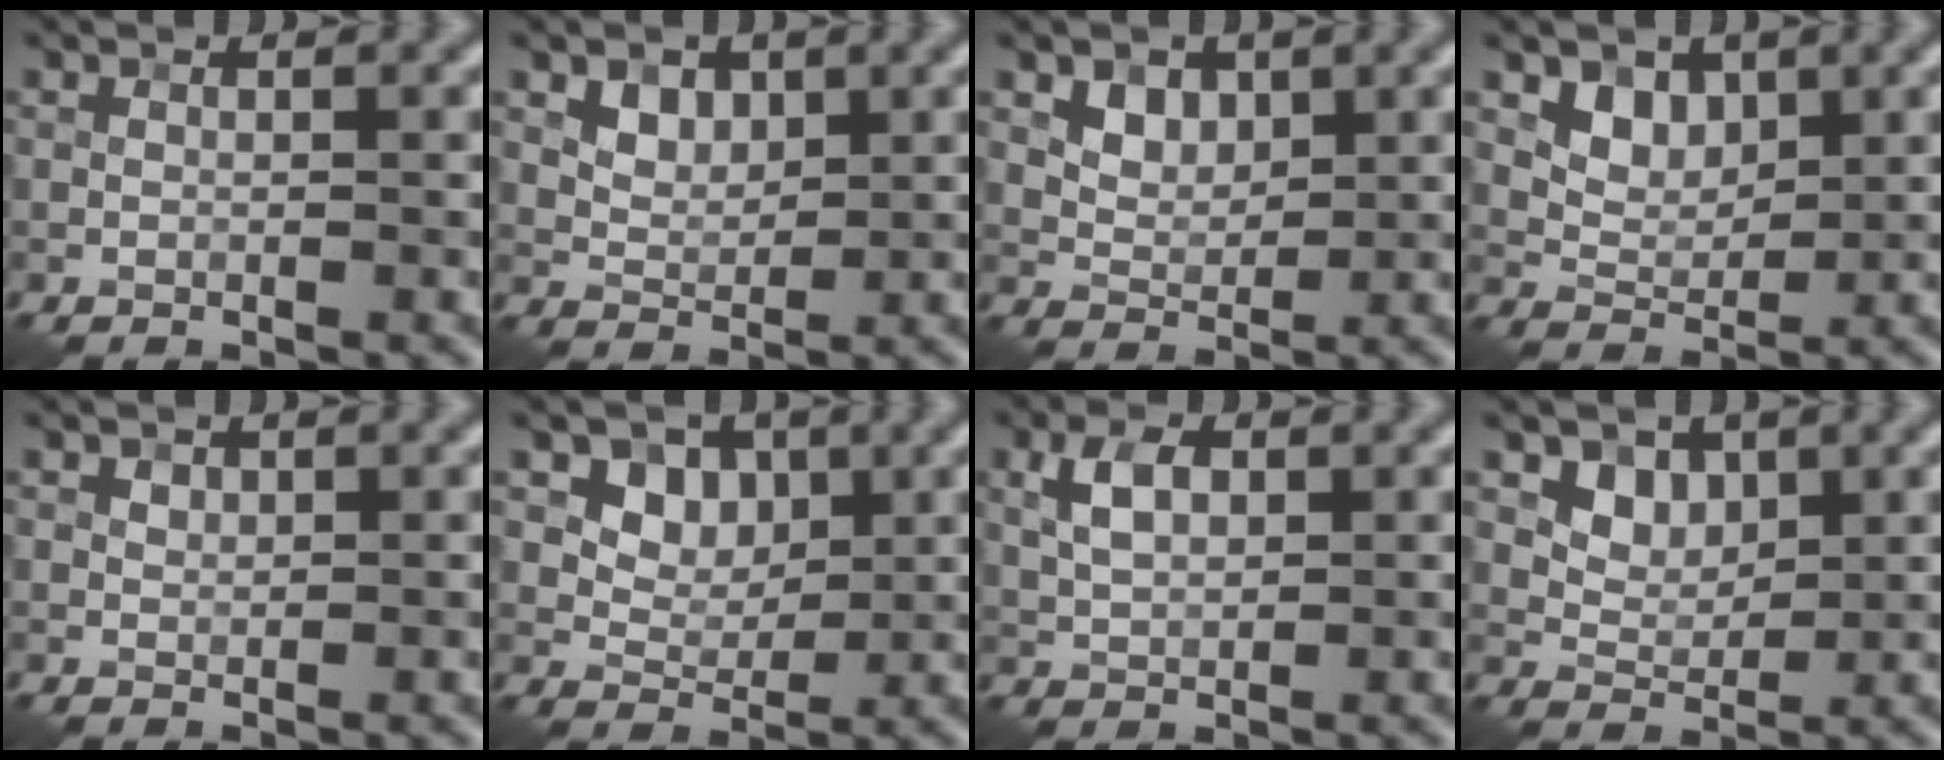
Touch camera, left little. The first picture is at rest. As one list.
[{"total": 2.3, "force": [1.1, 1.7, 1.1], "torque": [-0.021, -0.008, 0.026]}, {"total": 2.3, "force": [1.2, 1.7, 1.1], "torque": [-0.022, -0.008, 0.026]}, {"total": 2.8, "force": [1.4, 2.1, 1.3], "torque": [-0.025, -0.015, 0.034]}, {"total": 0.8, "force": [0.5, 0.6, 0.3], "torque": [-0.005, -0.001, 0.009]}, {"total": 3.6, "force": [1.4, 2.8, 1.7], "torque": [-0.029, -0.010, 0.027]}, {"total": 3.2, "force": [0.9, 1.9, 2.4], "torque": [-0.050, 0.006, 0.018]}, {"total": 2.8, "force": [1.4, 2.1, 1.2], "torque": [-0.024, -0.015, 0.033]}]